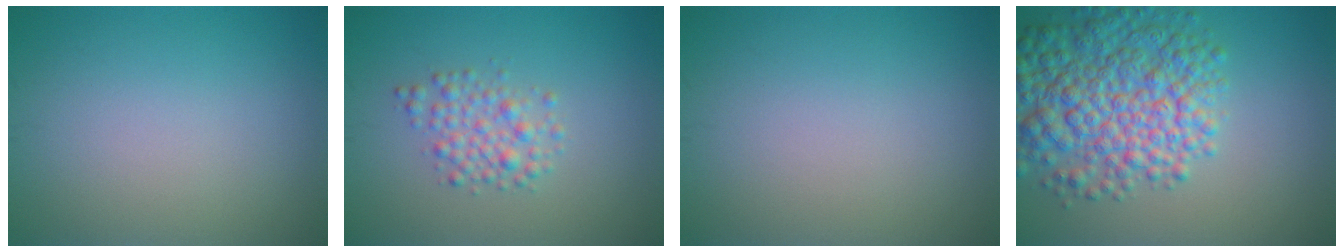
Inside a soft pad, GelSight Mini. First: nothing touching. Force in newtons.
{"total": 2.6, "press": 2.6, "slide": 0.0}
{"total": 0.0}
{"total": 8.9, "press": 8.9, "slide": 0.3}